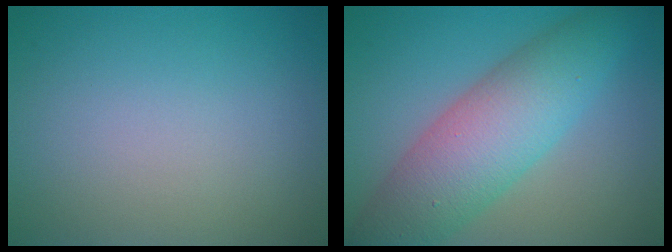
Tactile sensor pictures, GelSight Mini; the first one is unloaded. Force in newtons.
{"total": 8.1, "press": 8.1, "slide": 0.1}